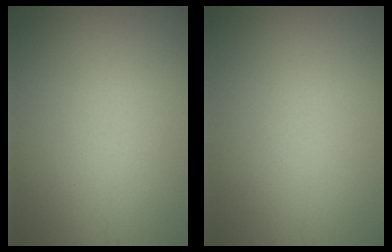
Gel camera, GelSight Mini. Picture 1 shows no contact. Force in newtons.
{"total": 0.0}